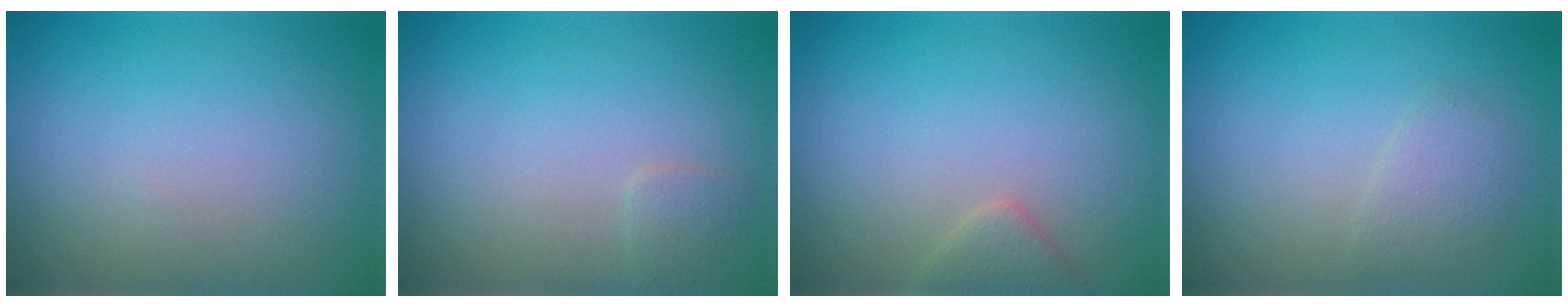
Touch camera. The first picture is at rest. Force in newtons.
{"total": 0.9, "press": 0.9, "slide": 0.1}
{"total": 1.6, "press": 1.6, "slide": 0.1}
{"total": 1.6, "press": 1.6, "slide": 0.1}